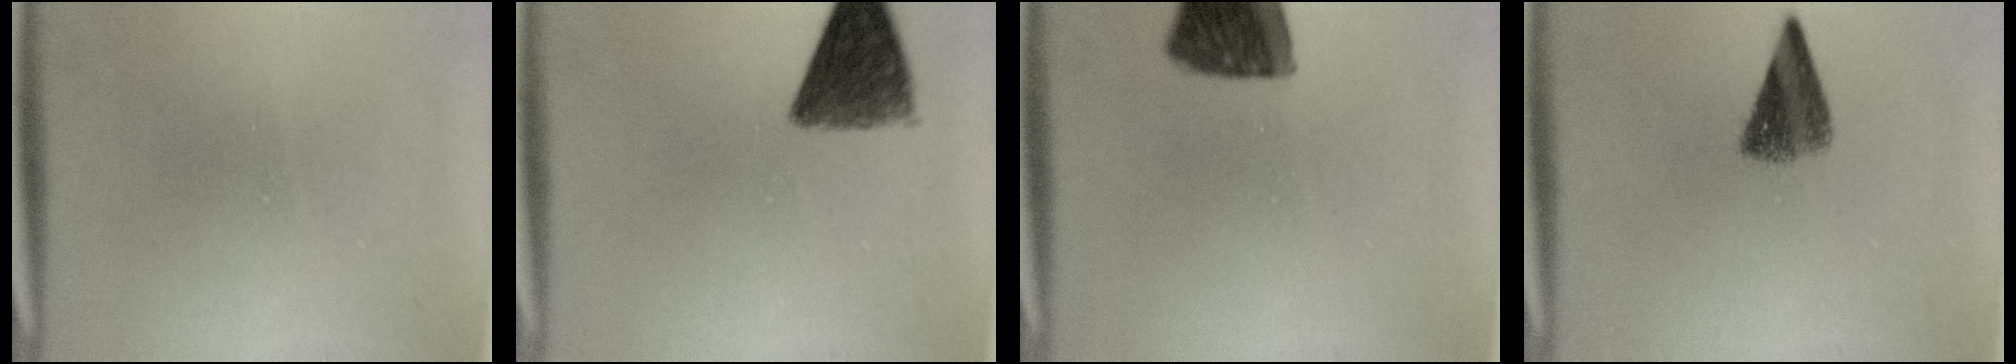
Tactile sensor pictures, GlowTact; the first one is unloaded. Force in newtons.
{"total": 8.8}
{"total": 11.0}
{"total": 5.4}